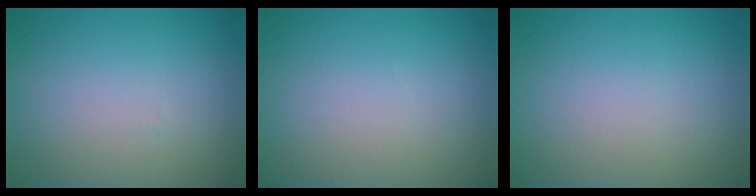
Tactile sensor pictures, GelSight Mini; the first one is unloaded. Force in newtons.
{"total": 0.0}
{"total": 0.0}